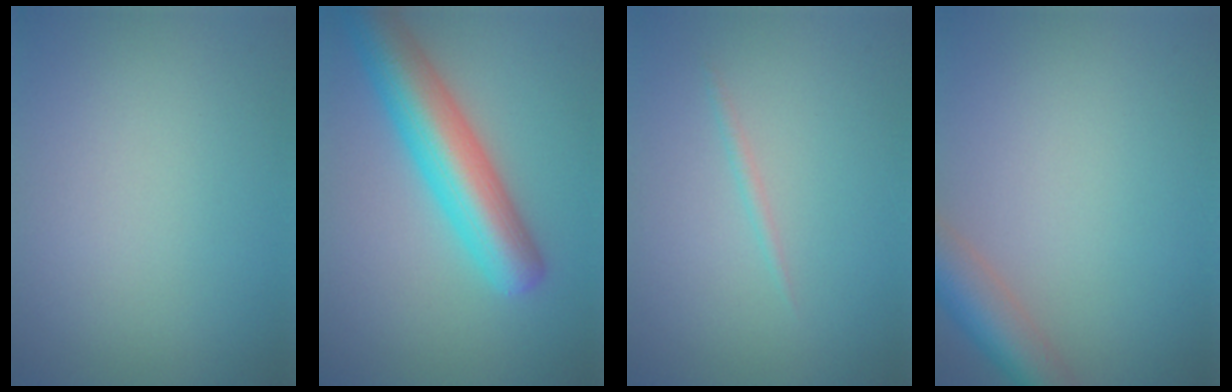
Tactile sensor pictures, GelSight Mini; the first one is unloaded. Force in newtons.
{"total": 7.8, "press": 7.8, "slide": 0.3}
{"total": 0.6, "press": 0.6, "slide": 0.1}
{"total": 4.5, "press": 4.5, "slide": 0.2}